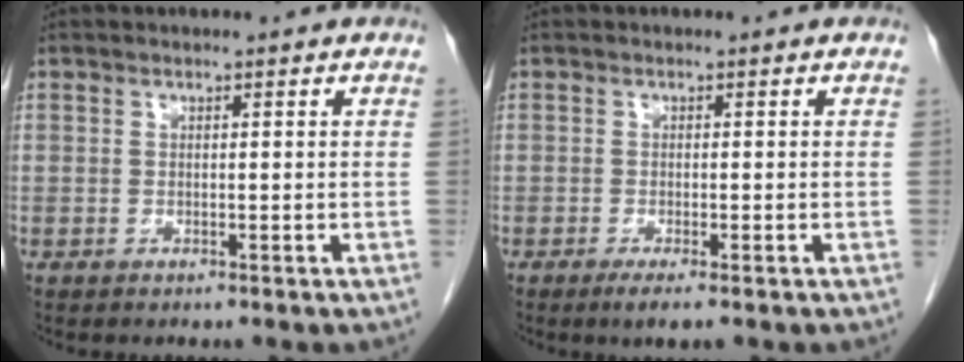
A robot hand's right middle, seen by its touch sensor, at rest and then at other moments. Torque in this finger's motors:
{"motor_torque": [0.32, -0.49, 0.01, 0.03]}